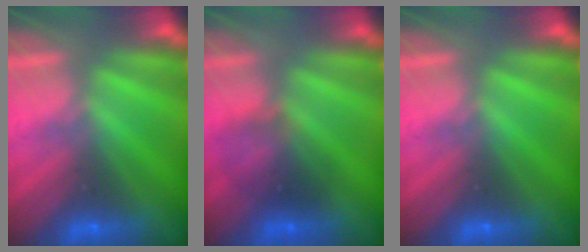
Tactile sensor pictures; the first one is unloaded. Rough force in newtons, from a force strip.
{"total": 2.9}
{"total": 0.0}